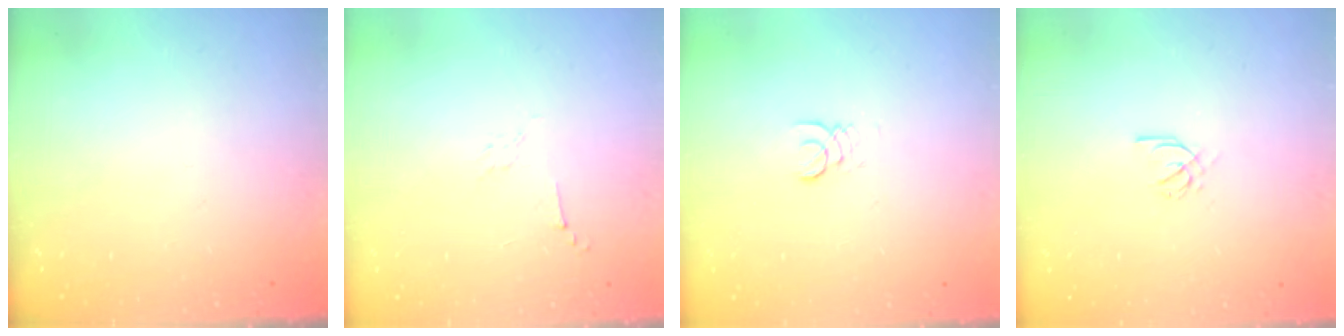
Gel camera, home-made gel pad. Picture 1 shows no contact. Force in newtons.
{"total": 3.5, "press": 3.5, "slide": 0.8}
{"total": 1.3, "press": 1.3, "slide": 0.1}
{"total": 2.6, "press": 2.6, "slide": 0.4}